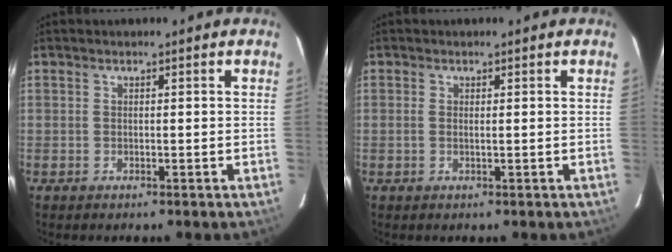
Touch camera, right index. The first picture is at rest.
{"total": 0.8, "force": [0.1, 0.0, 0.8], "torque": [-0.019, 0.000, -0.001]}